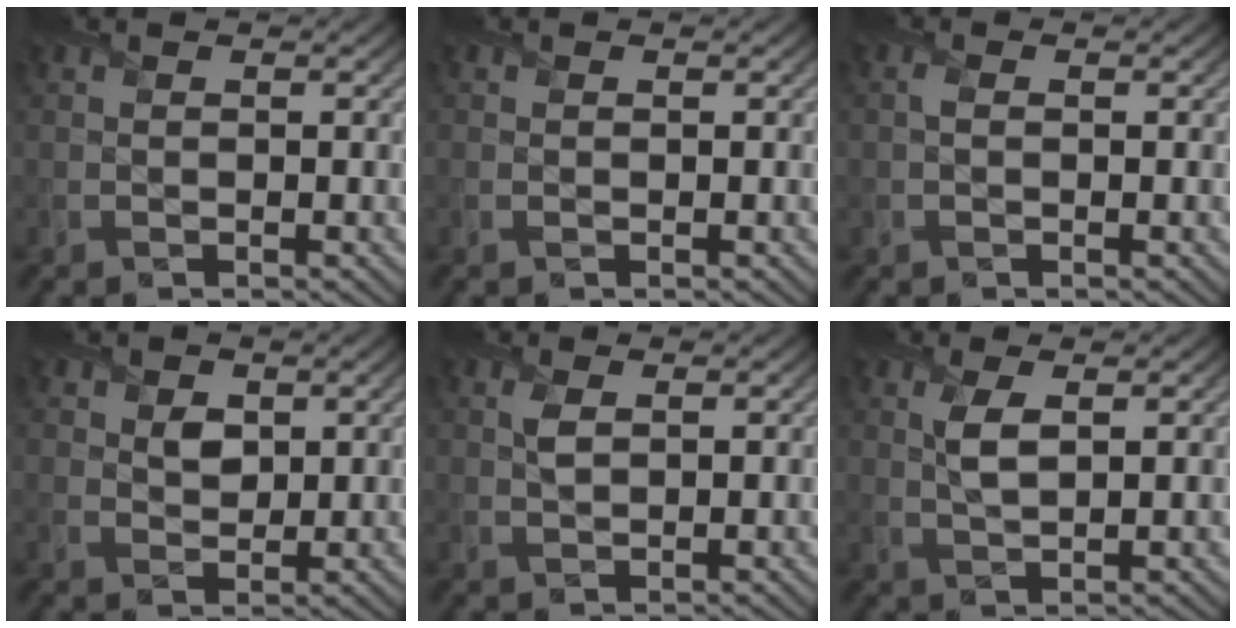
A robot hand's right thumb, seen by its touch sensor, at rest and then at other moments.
{"total": 0.0}
{"total": 0.8, "force": [0.0, 0.5, 0.7], "torque": [-0.019, 0.002, -0.003]}
{"total": 2.7, "force": [1.1, 2.1, 1.4], "torque": [-0.032, -0.009, 0.018]}
{"total": 1.7, "force": [0.7, 0.8, 1.4], "torque": [-0.035, 0.001, 0.012]}
{"total": 3.2, "force": [1.1, 1.2, 2.8], "torque": [-0.068, 0.001, 0.021]}